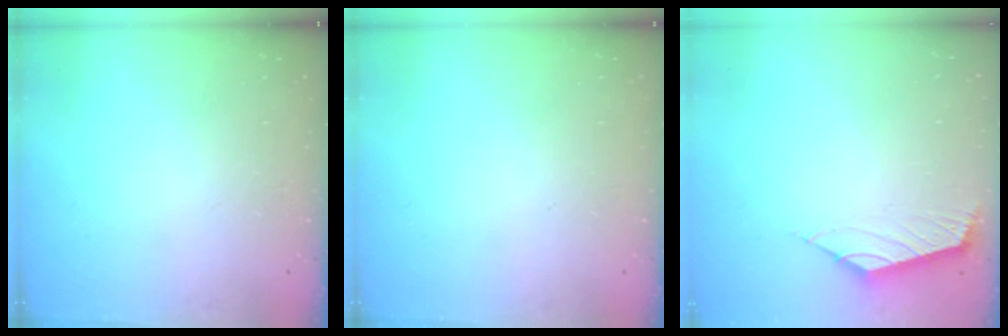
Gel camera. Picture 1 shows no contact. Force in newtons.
{"total": 0.0}
{"total": 2.4, "press": 2.4, "slide": 0.6}